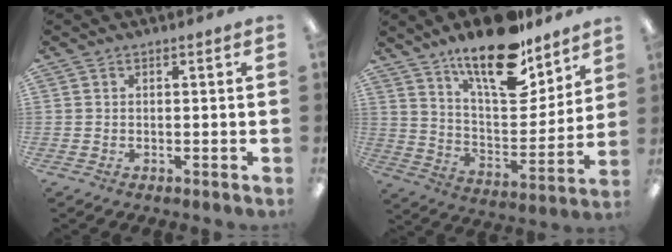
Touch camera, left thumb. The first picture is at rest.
{"total": 19.9, "force": [15.1, 7.2, 10.8], "torque": [-0.171, -0.101, 0.256]}